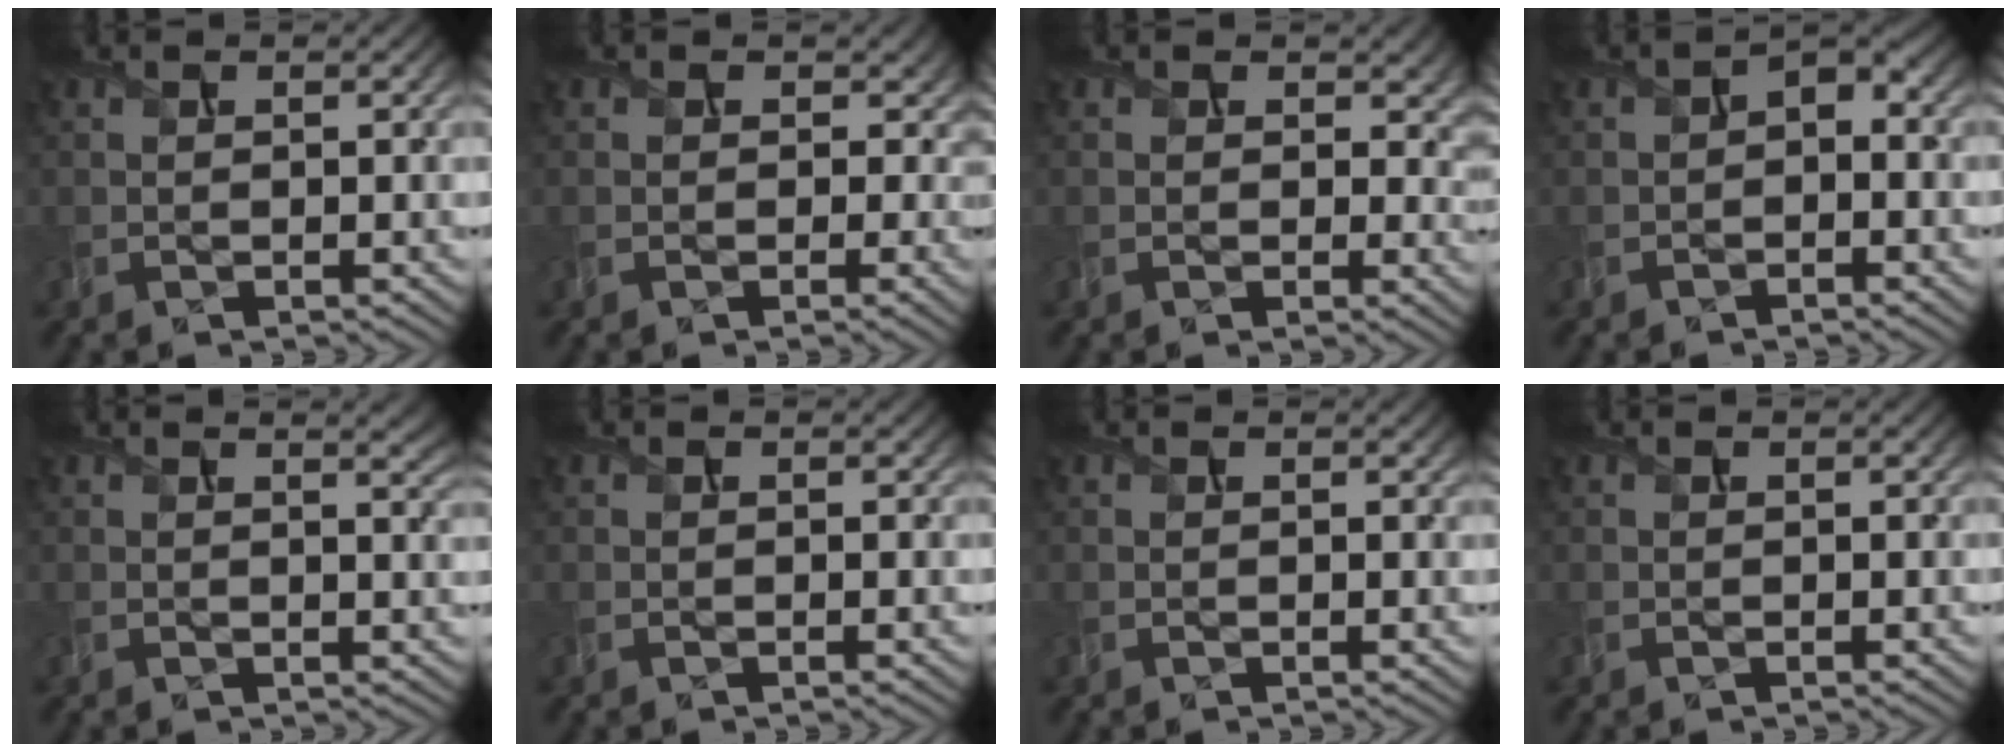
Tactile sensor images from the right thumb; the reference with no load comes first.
{"total": 4.0, "force": [-0.1, 3.5, 1.9], "torque": [-0.035, -0.018, 0.001]}
{"total": 5.3, "force": [1.3, 4.0, 3.3], "torque": [-0.053, -0.016, 0.020]}
{"total": 2.4, "force": [-0.6, 1.5, 1.7], "torque": [-0.033, 0.001, -0.014]}
{"total": 4.1, "force": [2.1, 1.5, 3.3], "torque": [-0.040, 0.005, 0.024]}
{"total": 0.0}
{"total": 0.6, "force": [0.3, 0.1, 0.6], "torque": [-0.011, -0.001, 0.006]}
{"total": 0.0}